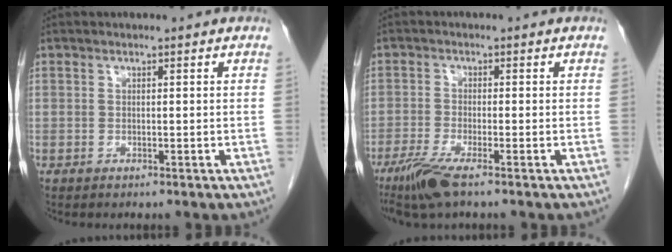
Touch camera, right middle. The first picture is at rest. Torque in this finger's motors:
{"motor_torque": [0.84, -0.67, 0.07, 0.06]}